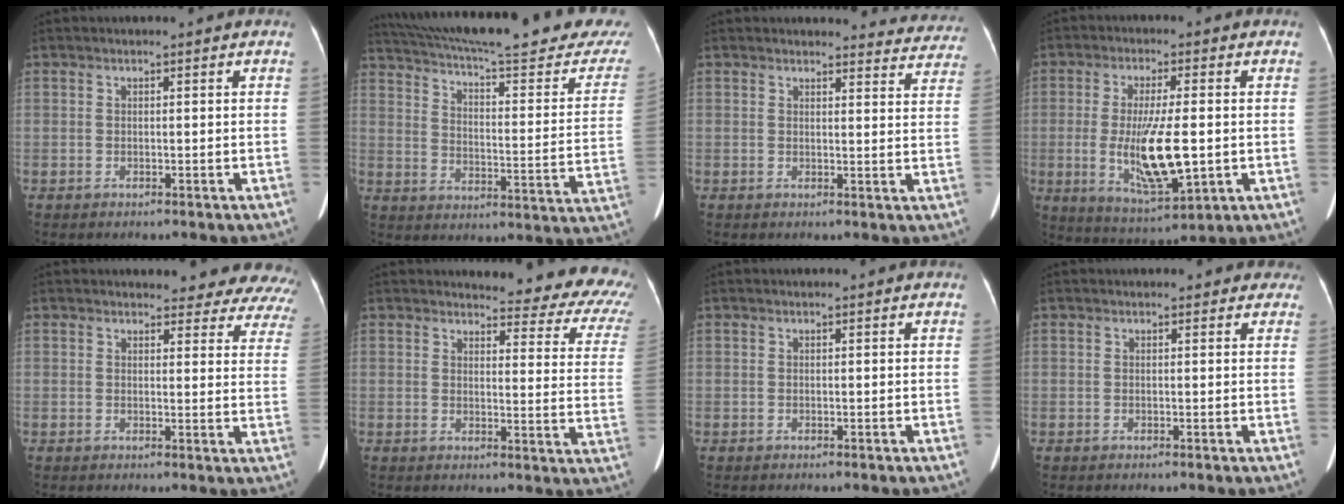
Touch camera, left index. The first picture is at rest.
{"total": 32.6, "force": [28.7, 3.5, 15.1], "torque": [-0.238, -0.075, 0.362]}
{"total": 9.2, "force": [8.9, 2.3, 0.0], "torque": [0.044, -0.027, 0.064]}
{"total": 11.5, "force": [-1.3, 2.5, 11.2], "torque": [-0.215, -0.021, -0.013]}
{"total": 15.5, "force": [14.8, 4.0, 2.5], "torque": [0.010, -0.063, 0.129]}
{"total": 16.5, "force": [15.5, 3.4, 4.5], "torque": [-0.019, -0.085, 0.137]}
{"total": 0.0}
{"total": 3.0, "force": [2.5, 1.5, 0.7], "torque": [0.007, 0.005, 0.013]}